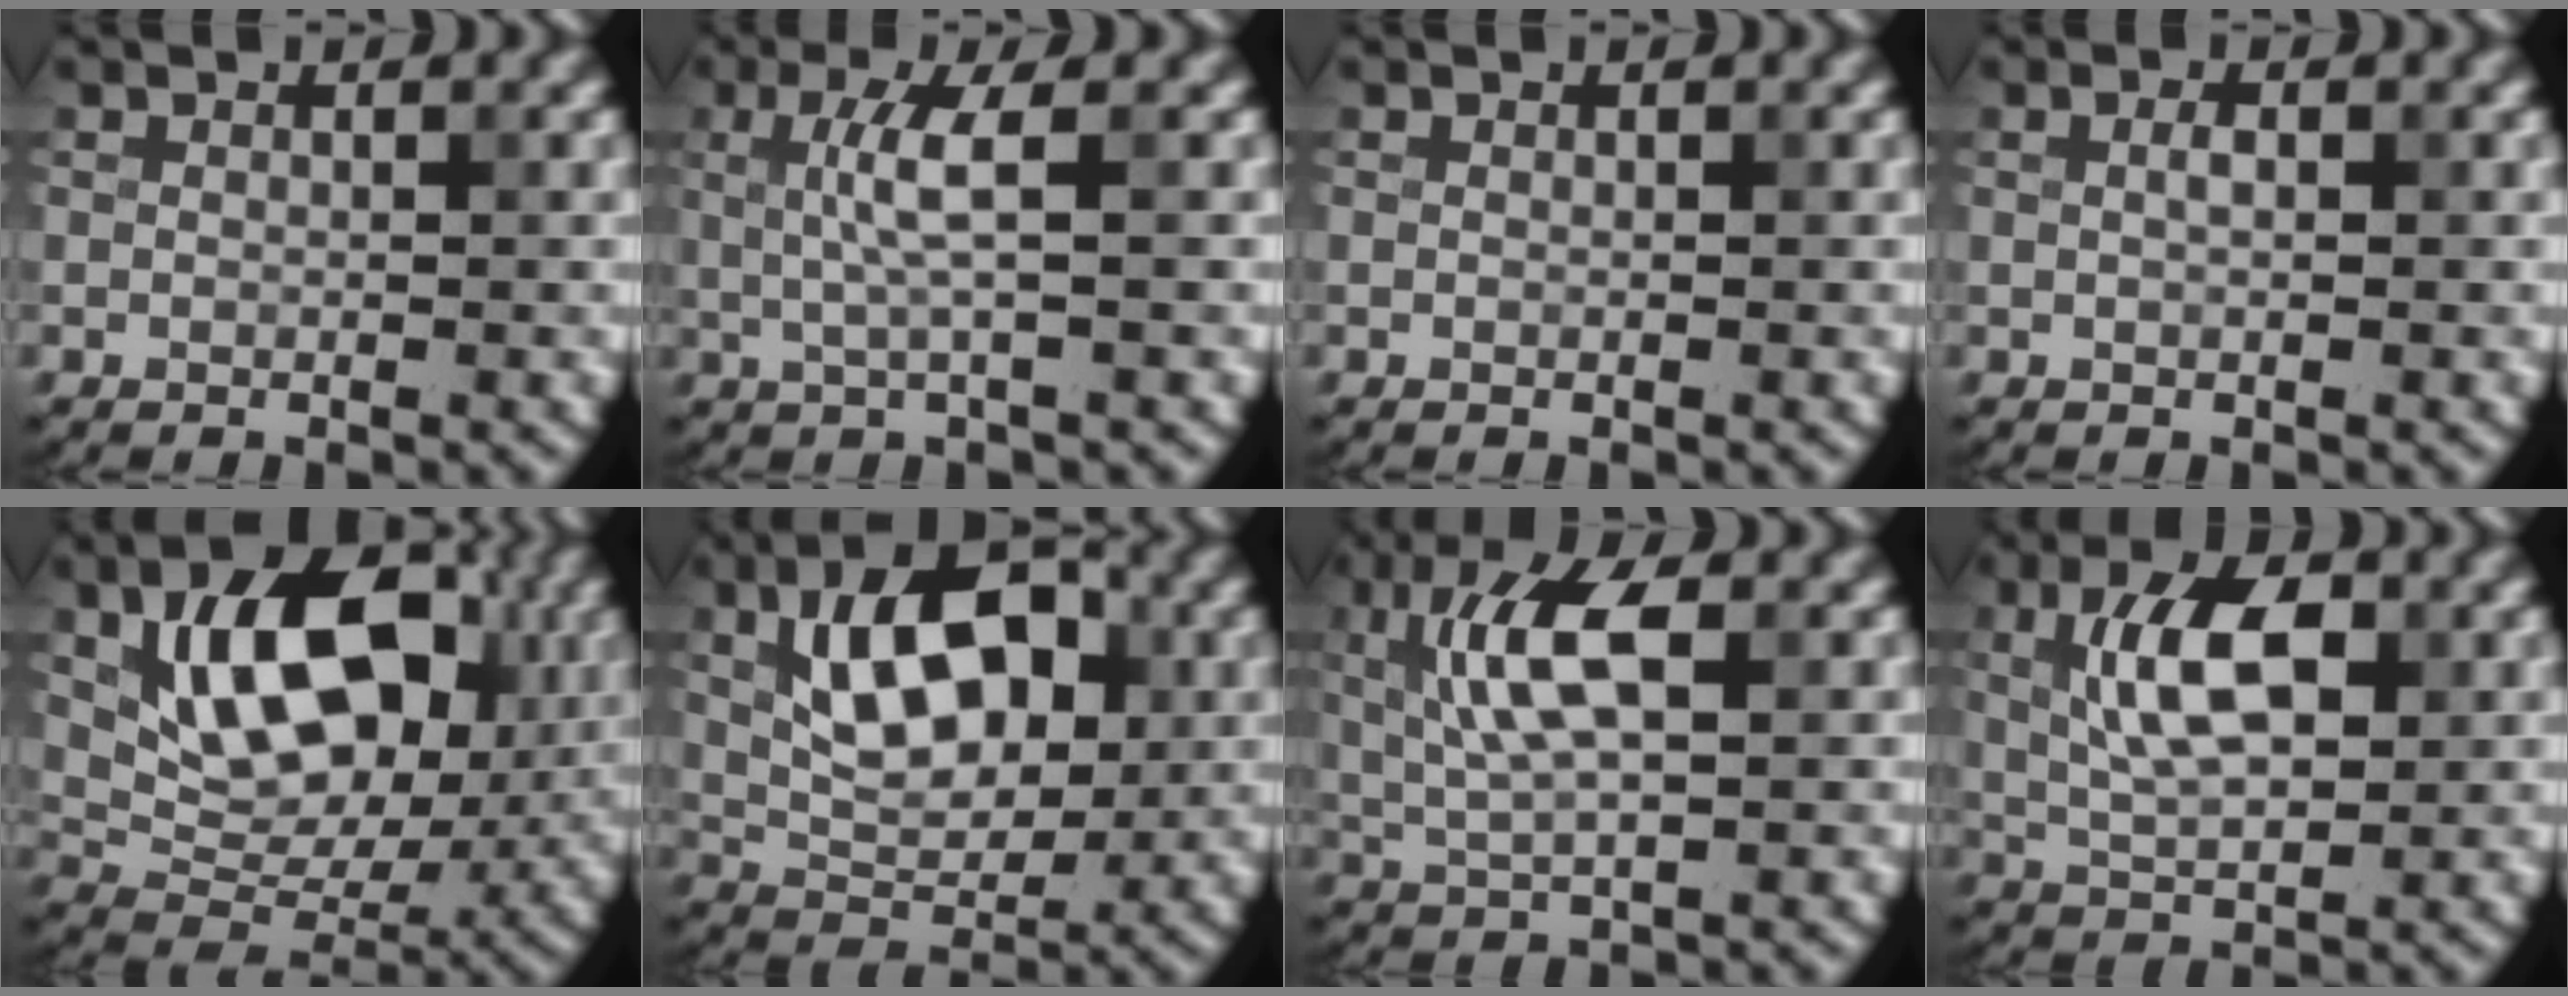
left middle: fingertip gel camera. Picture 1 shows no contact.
{"total": 3.4, "force": [0.5, 0.6, 3.3], "torque": [-0.071, -0.001, 0.009]}
{"total": 0.0}
{"total": 0.8, "force": [0.1, 0.3, 0.8], "torque": [-0.016, 0.002, 0.003]}
{"total": 10.8, "force": [2.7, 6.8, 7.9], "torque": [-0.132, -0.004, 0.047]}
{"total": 9.1, "force": [1.9, 5.0, 7.3], "torque": [-0.123, 0.009, 0.026]}
{"total": 6.5, "force": [1.4, 2.3, 5.9], "torque": [-0.116, 0.011, 0.025]}
{"total": 6.5, "force": [1.2, 3.0, 5.7], "torque": [-0.104, 0.009, 0.020]}